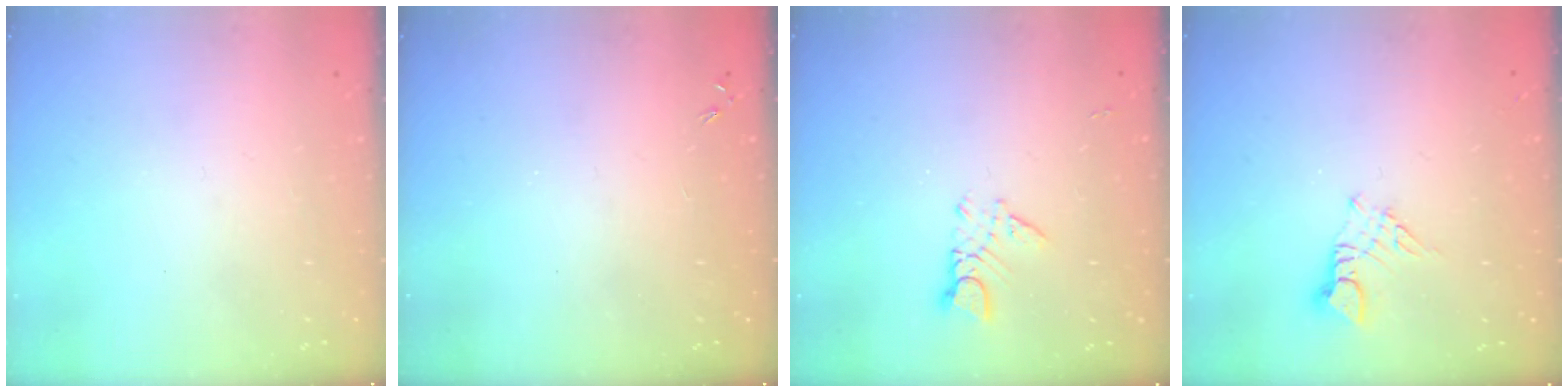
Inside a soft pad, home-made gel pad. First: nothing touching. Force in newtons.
{"total": 0.0}
{"total": 2.8, "press": 2.8, "slide": 0.3}
{"total": 3.3, "press": 3.3, "slide": 0.3}